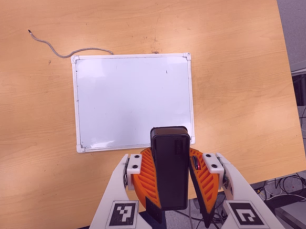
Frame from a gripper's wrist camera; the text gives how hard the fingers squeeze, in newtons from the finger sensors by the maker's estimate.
{"total": 10.2, "left": 10.2, "right": 10.2}